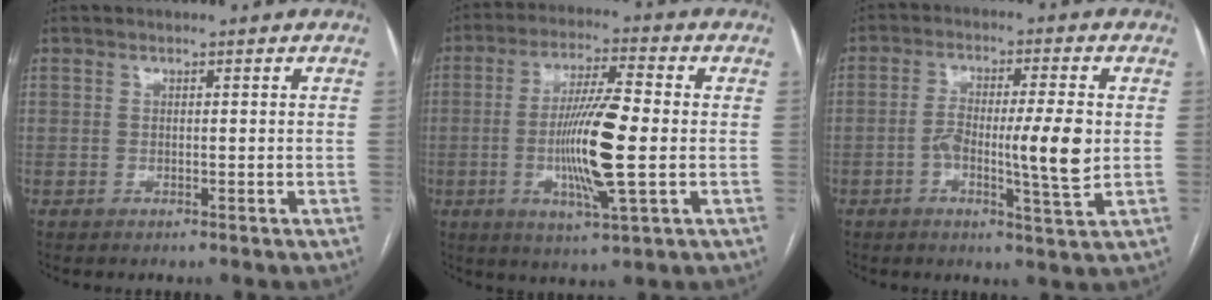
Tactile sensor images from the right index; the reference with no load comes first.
{"total": 12.5, "force": [-1.5, 0.9, 12.4], "torque": [-0.235, -0.009, -0.031]}
{"total": 9.4, "force": [-0.9, 0.9, 9.4], "torque": [-0.160, 0.002, -0.017]}